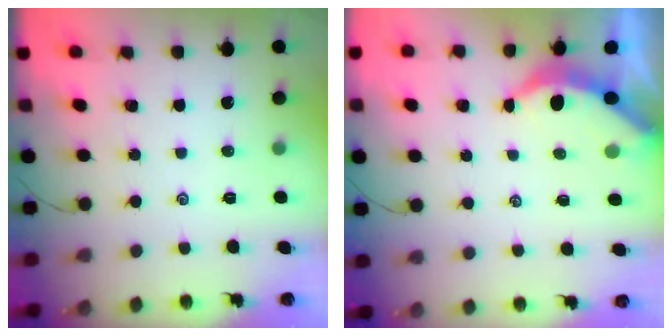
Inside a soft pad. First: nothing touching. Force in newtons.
{"total": 3.8, "press": 3.8, "slide": 0.4}